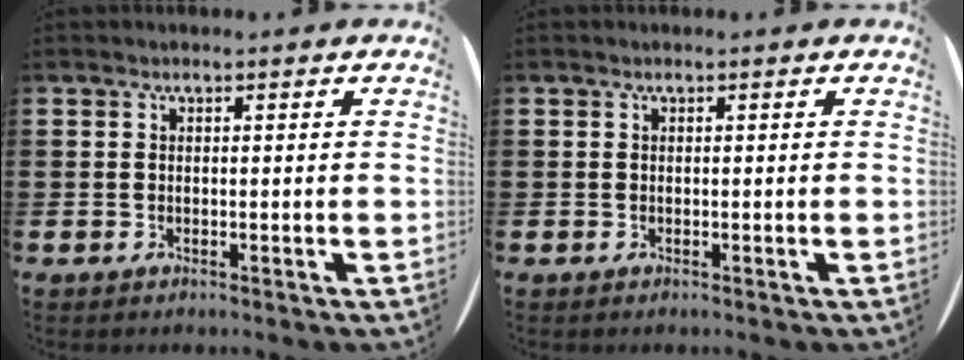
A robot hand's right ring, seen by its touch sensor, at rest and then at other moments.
{"total": 0.0}